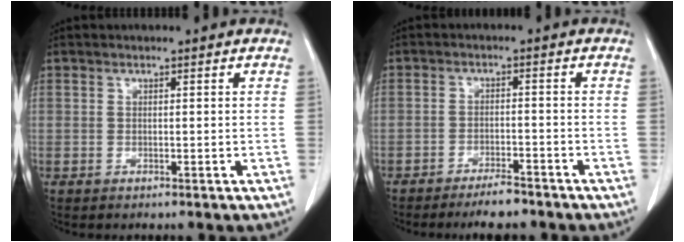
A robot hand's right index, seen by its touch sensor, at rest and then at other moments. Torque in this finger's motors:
{"motor_torque": [0.67, -0.73, 0.10, 0.04]}